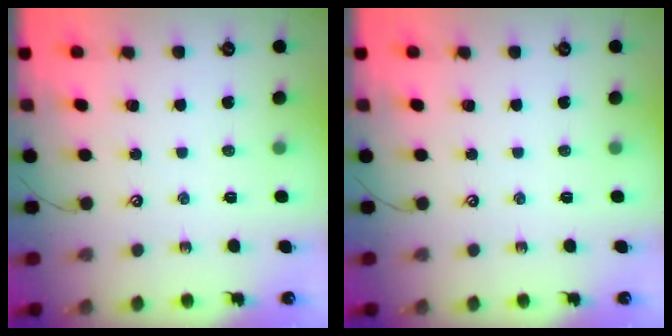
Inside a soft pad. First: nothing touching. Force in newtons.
{"total": 0.0}